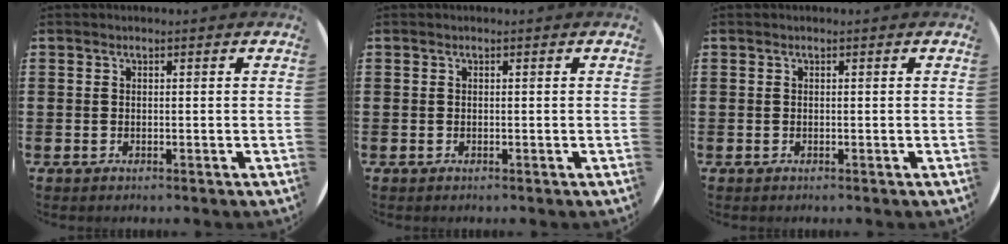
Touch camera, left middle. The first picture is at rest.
{"total": 0.0}
{"total": 0.0}